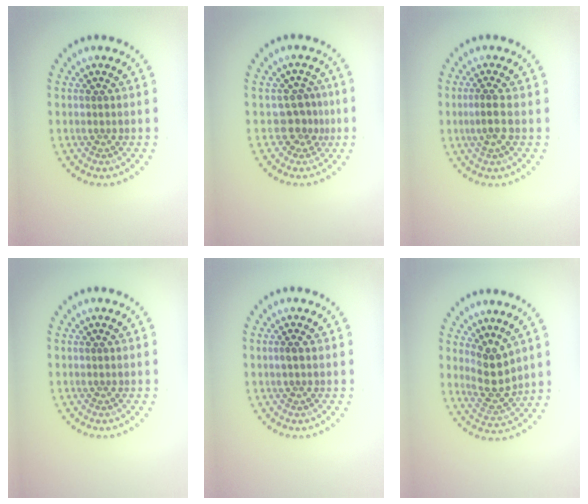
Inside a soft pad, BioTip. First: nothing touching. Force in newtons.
{"total": 2.3, "press": 1.5, "slide": 1.7}
{"total": 1.6, "press": 1.3, "slide": 0.8}
{"total": 0.0}
{"total": 0.8, "press": 0.8, "slide": 0.1}
{"total": 3.0, "press": 2.6, "slide": 1.5}